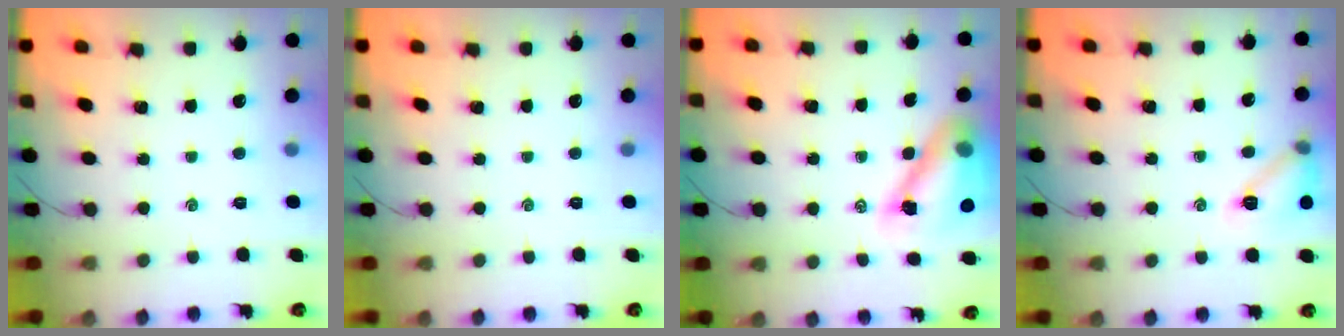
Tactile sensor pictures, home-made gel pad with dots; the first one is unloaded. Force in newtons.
{"total": 0.0}
{"total": 12.5, "press": 12.1, "slide": 3.2}
{"total": 10.9, "press": 10.9, "slide": 0.6}